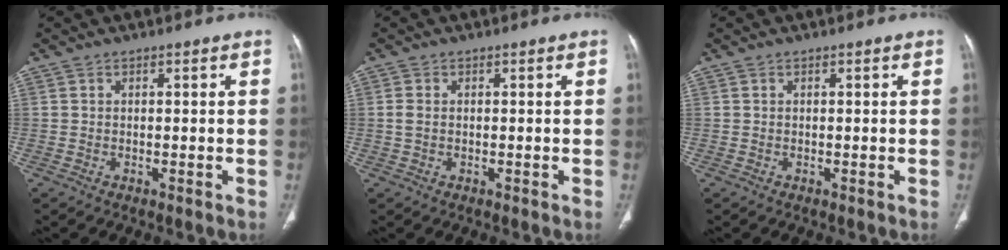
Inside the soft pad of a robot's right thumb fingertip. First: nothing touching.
{"total": 1.6, "force": [0.0, 1.0, 1.2], "torque": [-0.031, 0.002, 0.000]}
{"total": 0.0}